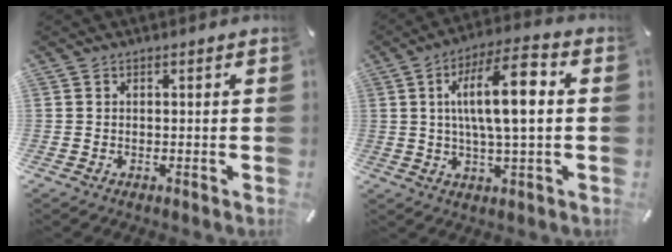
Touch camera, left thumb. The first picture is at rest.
{"total": 14.2, "force": [2.3, 3.9, 13.5], "torque": [-0.242, 0.005, 0.032]}